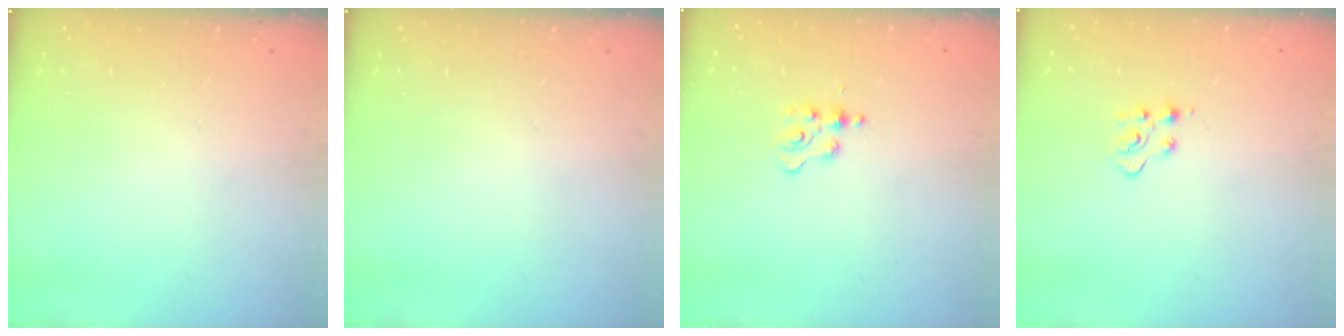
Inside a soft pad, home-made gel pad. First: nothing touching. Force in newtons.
{"total": 0.0}
{"total": 2.3, "press": 2.3, "slide": 0.4}
{"total": 3.9, "press": 3.8, "slide": 0.4}